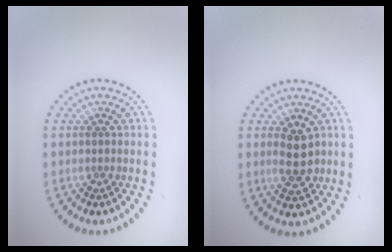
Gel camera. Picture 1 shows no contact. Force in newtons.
{"total": 2.8, "press": 2.8, "slide": 0.3}